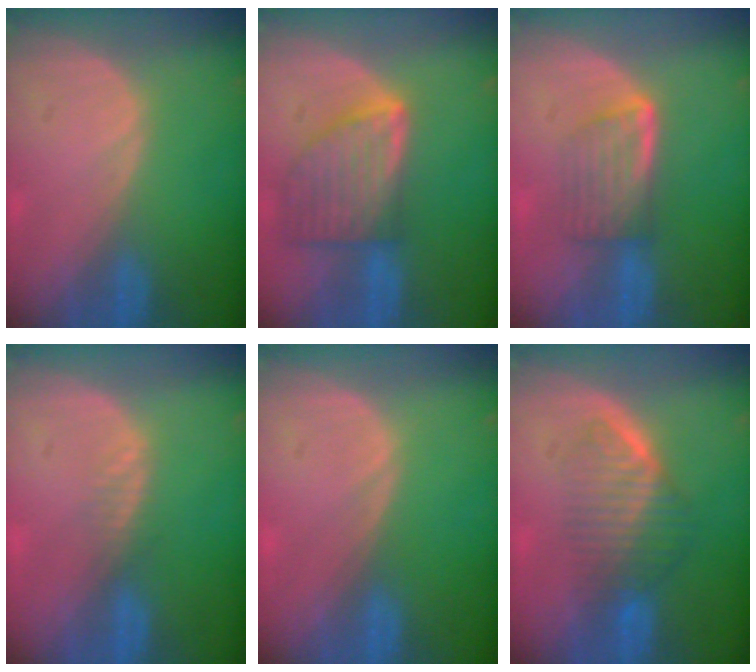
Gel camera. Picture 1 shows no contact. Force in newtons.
{"total": 8.2, "press": 7.3, "slide": 3.7}
{"total": 5.7, "press": 5.1, "slide": 2.5}
{"total": 1.4, "press": 1.3, "slide": 0.2}
{"total": 0.0}
{"total": 6.4, "press": 5.9, "slide": 2.6}